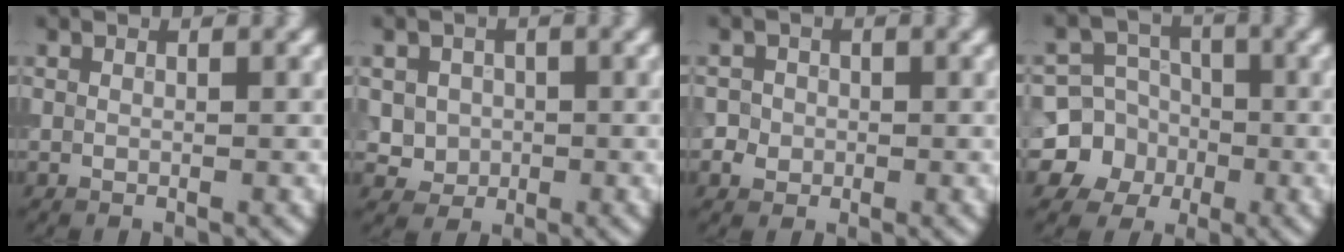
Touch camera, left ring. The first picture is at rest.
{"total": 2.8, "force": [0.3, 2.7, 1.0], "torque": [-0.005, -0.001, 0.009]}
{"total": 2.4, "force": [-0.1, 2.3, 0.7], "torque": [0.004, 0.013, -0.010]}
{"total": 7.6, "force": [-2.1, 7.2, 1.2], "torque": [-0.012, 0.003, -0.059]}